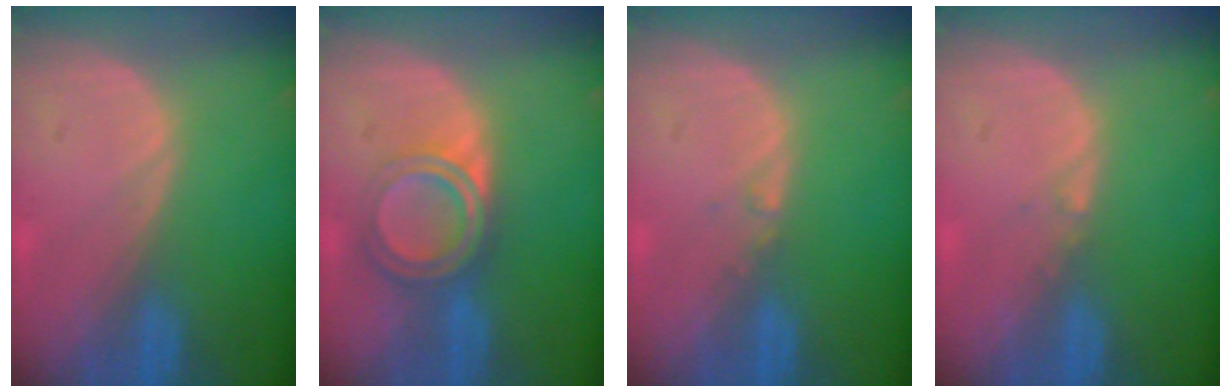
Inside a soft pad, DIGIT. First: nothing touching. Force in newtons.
{"total": 6.2, "press": 5.3, "slide": 3.3}
{"total": 0.6, "press": 0.6, "slide": 0.2}
{"total": 0.6, "press": 0.5, "slide": 0.4}